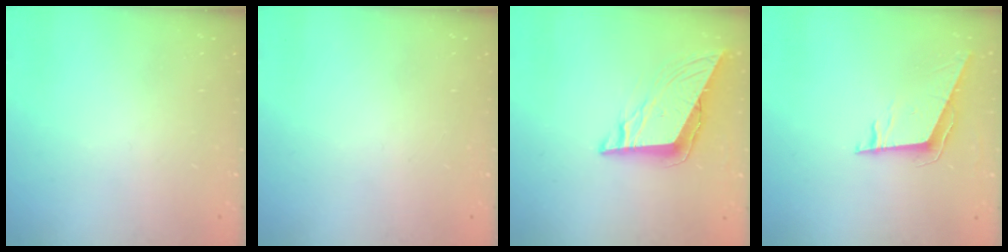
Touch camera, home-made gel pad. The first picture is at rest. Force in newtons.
{"total": 0.0}
{"total": 8.9, "press": 8.8, "slide": 1.4}
{"total": 8.4, "press": 7.9, "slide": 2.9}